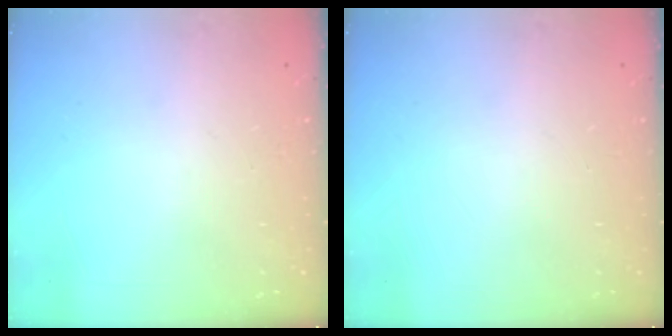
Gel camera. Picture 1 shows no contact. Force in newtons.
{"total": 0.0}